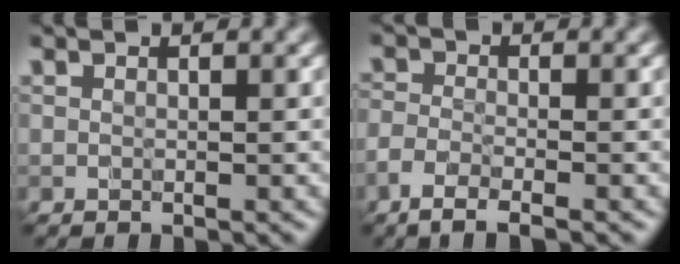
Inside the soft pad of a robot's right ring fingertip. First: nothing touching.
{"total": 2.4, "force": [-1.8, 0.5, 1.6], "torque": [-0.033, -0.003, -0.044]}